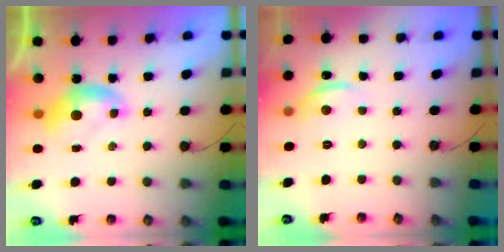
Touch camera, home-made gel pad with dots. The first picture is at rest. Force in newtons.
{"total": 4.9, "press": 4.9, "slide": 0.6}